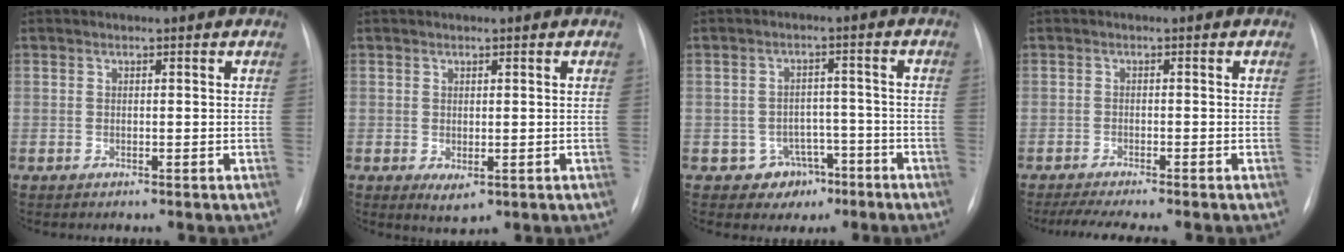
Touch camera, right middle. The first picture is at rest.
{"total": 2.3, "force": [-0.4, 1.2, 1.9], "torque": [-0.026, -0.007, 0.004]}
{"total": 5.2, "force": [-2.8, 4.4, 0.6], "torque": [0.006, 0.017, -0.032]}
{"total": 6.6, "force": [-5.6, 0.1, 3.6], "torque": [-0.050, -0.011, -0.086]}